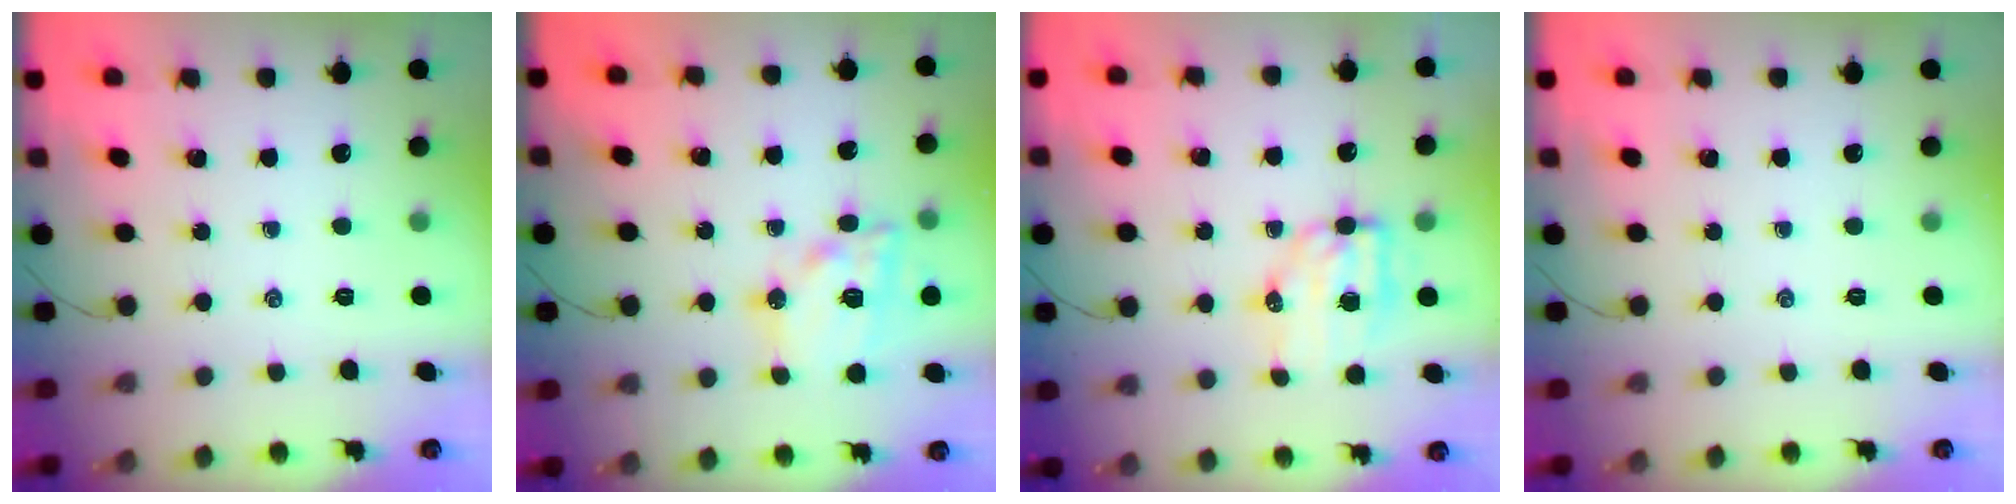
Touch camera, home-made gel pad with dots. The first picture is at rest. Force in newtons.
{"total": 16.4, "press": 16.2, "slide": 2.7}
{"total": 7.4, "press": 7.3, "slide": 0.9}
{"total": 0.0}